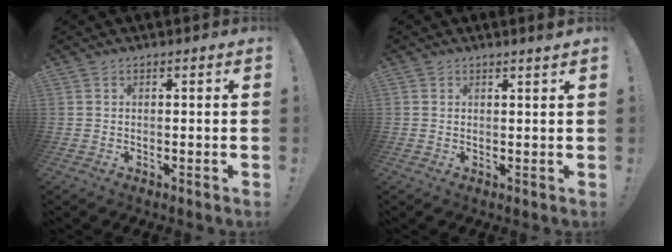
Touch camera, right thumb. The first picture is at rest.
{"total": 1.3, "force": [1.2, -0.1, 0.6], "torque": [-0.006, -0.005, 0.020]}